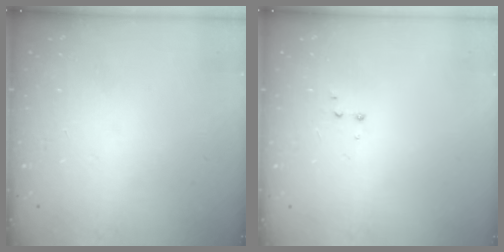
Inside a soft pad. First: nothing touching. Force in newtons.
{"total": 3.4, "press": 3.3, "slide": 0.6}